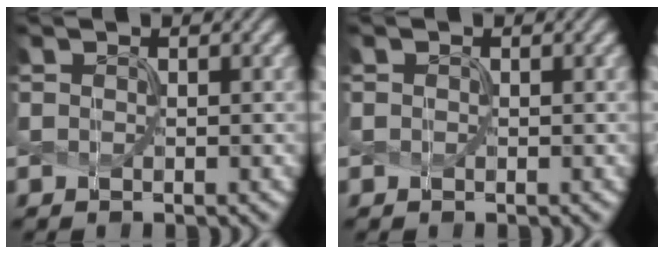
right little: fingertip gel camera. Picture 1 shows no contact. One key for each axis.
{"total": 0.0}